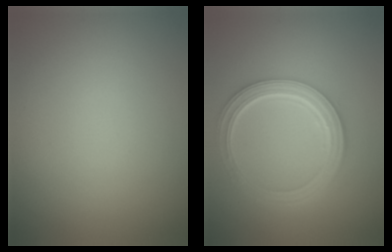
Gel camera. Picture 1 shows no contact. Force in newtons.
{"total": 4.9, "press": 3.7, "slide": 3.3}